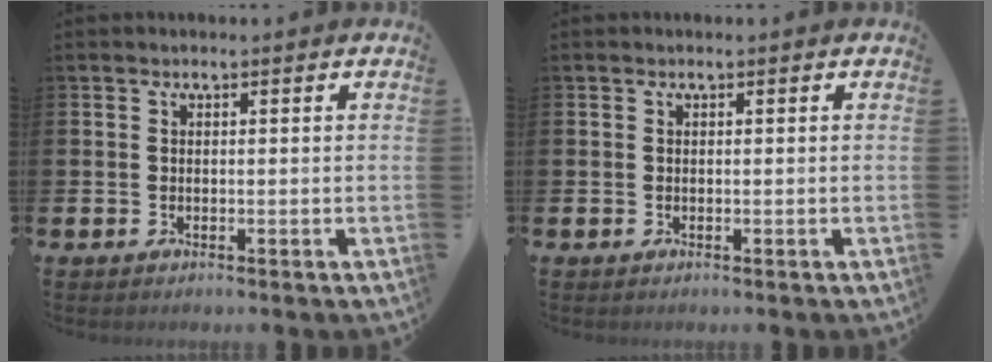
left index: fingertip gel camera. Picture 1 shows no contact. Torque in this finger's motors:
{"motor_torque": [0.00, 0.00, 0.00, 0.00]}